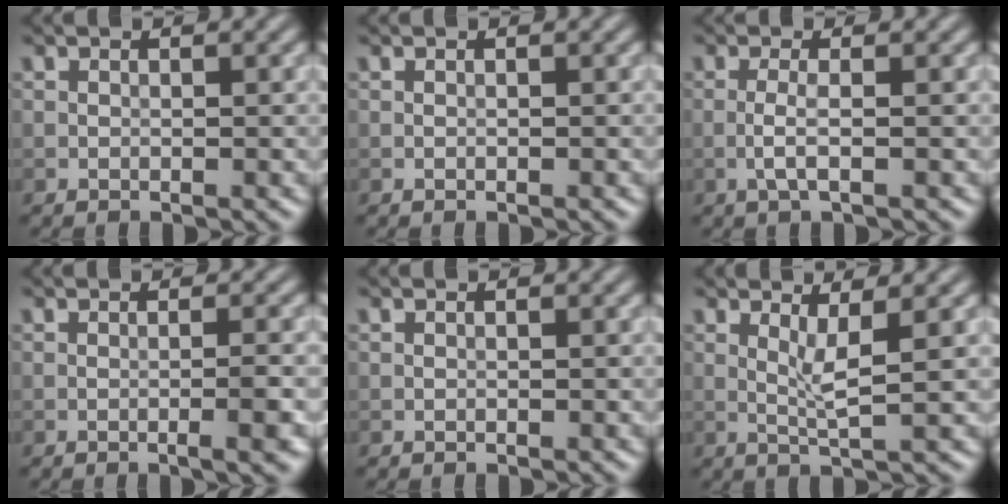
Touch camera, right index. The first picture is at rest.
{"total": 0.0}
{"total": 1.7, "force": [-0.4, 0.2, 1.6], "torque": [-0.035, 0.002, -0.013]}
{"total": 3.5, "force": [-0.7, 0.9, 3.3], "torque": [-0.035, 0.003, -0.012]}
{"total": 0.0}
{"total": 2.6, "force": [0.6, 0.3, 2.5], "torque": [-0.052, -0.006, 0.014]}